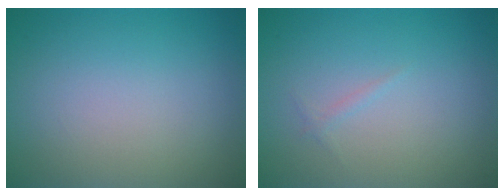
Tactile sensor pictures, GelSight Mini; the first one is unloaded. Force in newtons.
{"total": 0.5, "press": 0.5, "slide": 0.0}